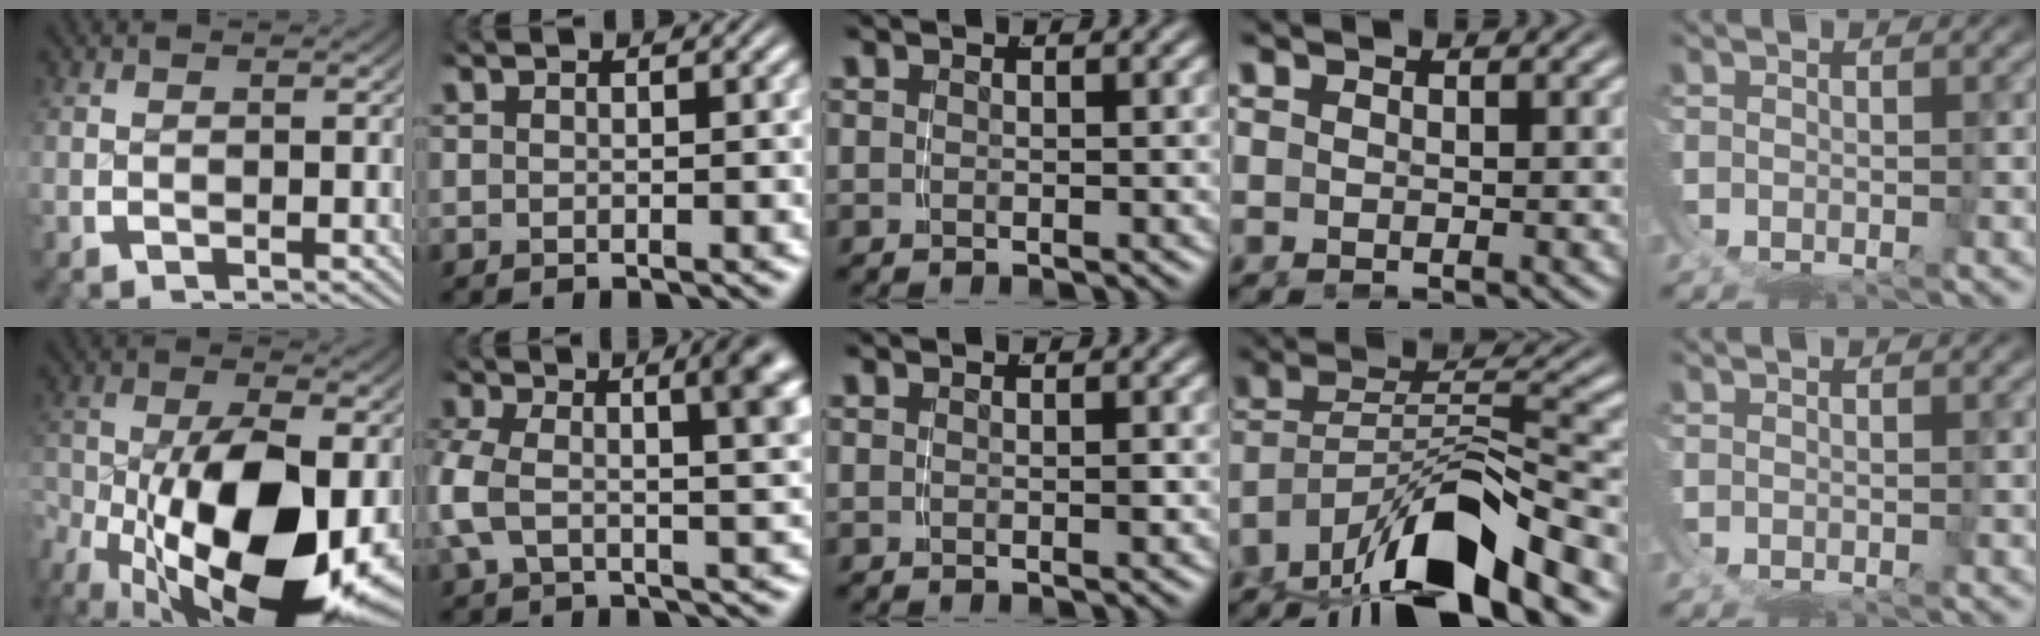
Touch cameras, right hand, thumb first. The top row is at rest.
{"thumb": {"total": 19.9, "force": [-4.7, 11.2, 15.8], "torque": [-0.289, -0.065, -0.038]}, "index": {"total": 8.1, "force": [1.6, 3.6, 7.0], "torque": [-0.112, 0.005, 0.026]}, "ring": {"total": 9.8, "force": [-4.1, 5.6, 6.9], "torque": [-0.121, -0.030, -0.049]}}